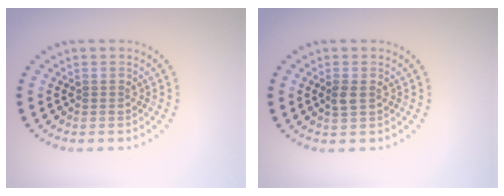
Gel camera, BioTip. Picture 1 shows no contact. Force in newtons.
{"total": 1.2, "press": 1.2, "slide": 0.1}